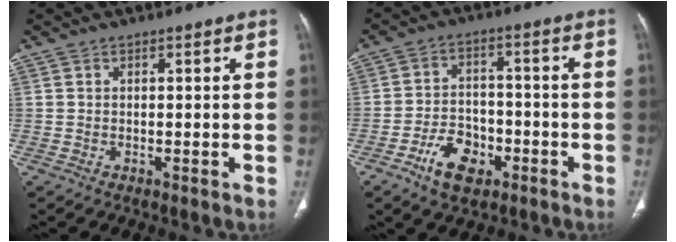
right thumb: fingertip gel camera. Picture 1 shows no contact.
{"total": 8.7, "force": [-4.6, 5.4, 5.0], "torque": [-0.069, 0.025, -0.078]}